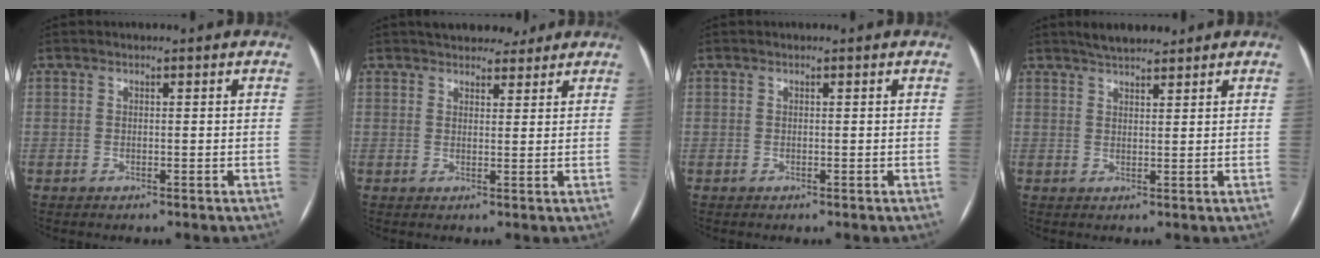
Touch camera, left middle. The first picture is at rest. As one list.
[{"total": 7.7, "force": [6.7, 2.8, 2.6], "torque": [-0.024, 0.013, 0.091]}, {"total": 0.0}, {"total": 4.8, "force": [4.2, 1.0, 2.0], "torque": [-0.034, 0.017, 0.070]}]